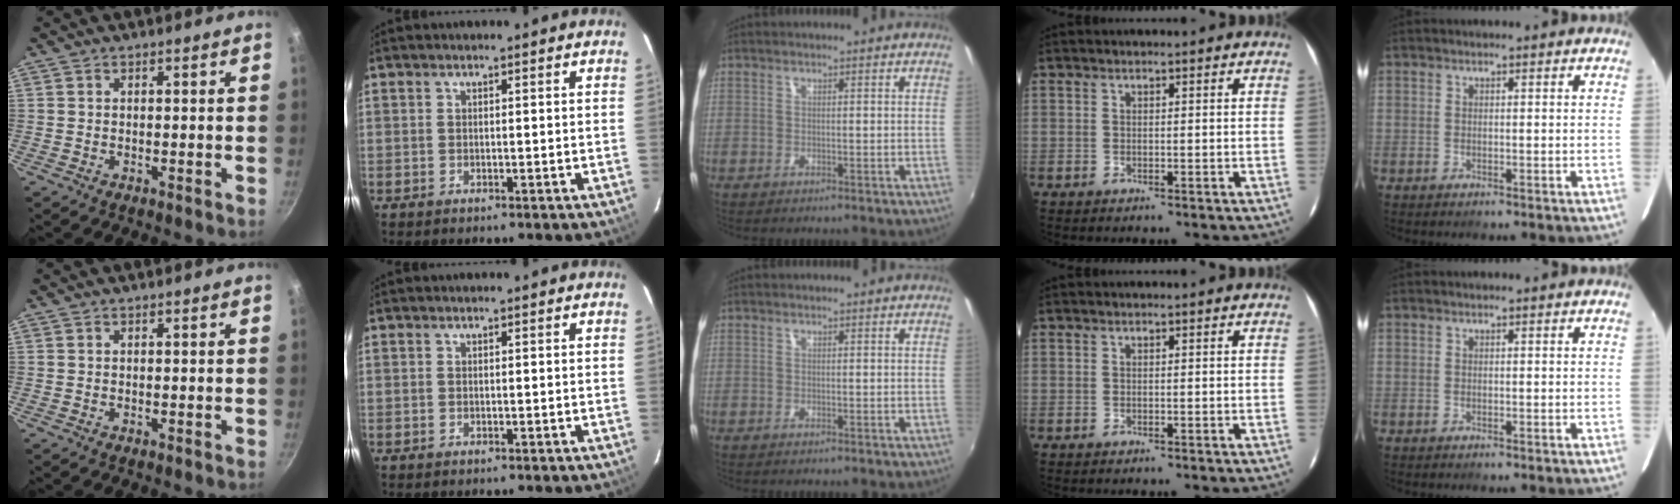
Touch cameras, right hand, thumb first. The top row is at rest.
{}